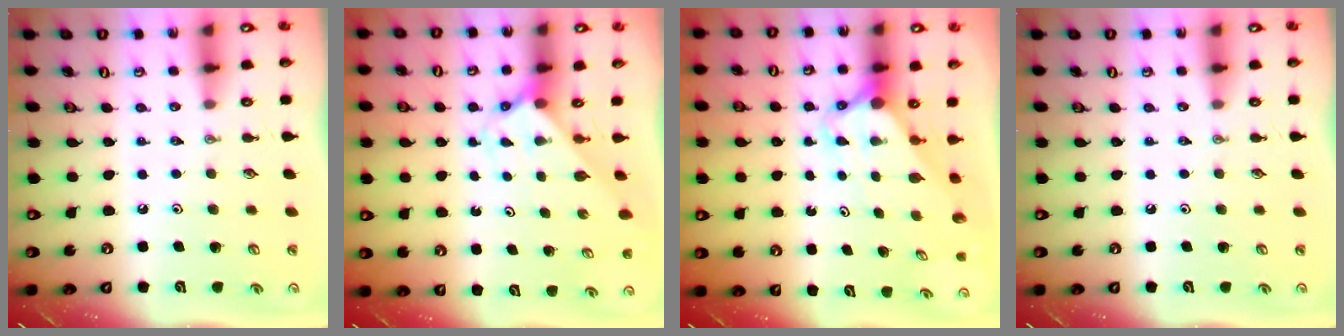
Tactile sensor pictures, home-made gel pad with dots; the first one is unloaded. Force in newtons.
{"total": 2.4, "press": 2.4, "slide": 0.2}
{"total": 3.0, "press": 3.0, "slide": 0.3}
{"total": 0.0}